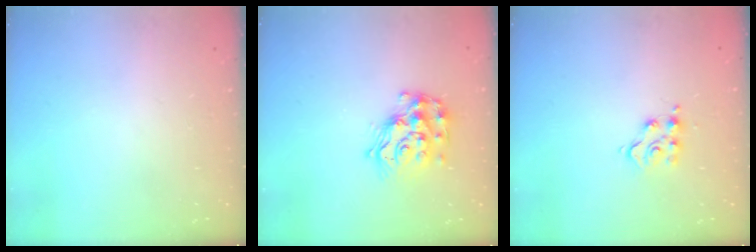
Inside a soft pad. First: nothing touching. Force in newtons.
{"total": 16.2, "press": 16.2, "slide": 1.1}
{"total": 6.4, "press": 6.4, "slide": 0.4}